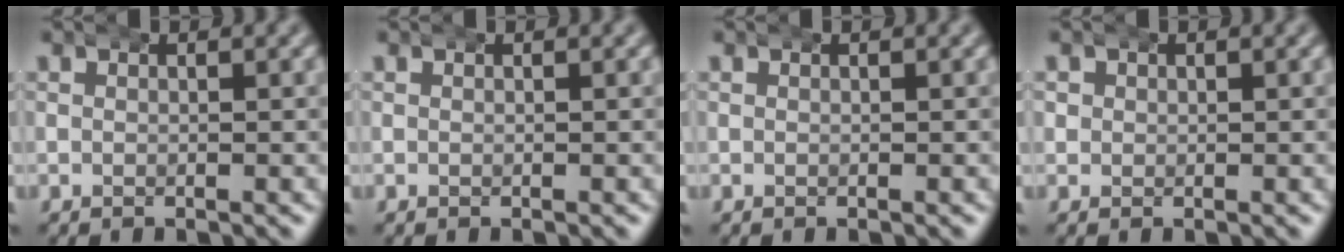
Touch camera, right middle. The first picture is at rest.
{"total": 0.0}
{"total": 0.0}
{"total": 1.5, "force": [0.2, 1.5, 0.5], "torque": [-0.013, -0.003, 0.005]}